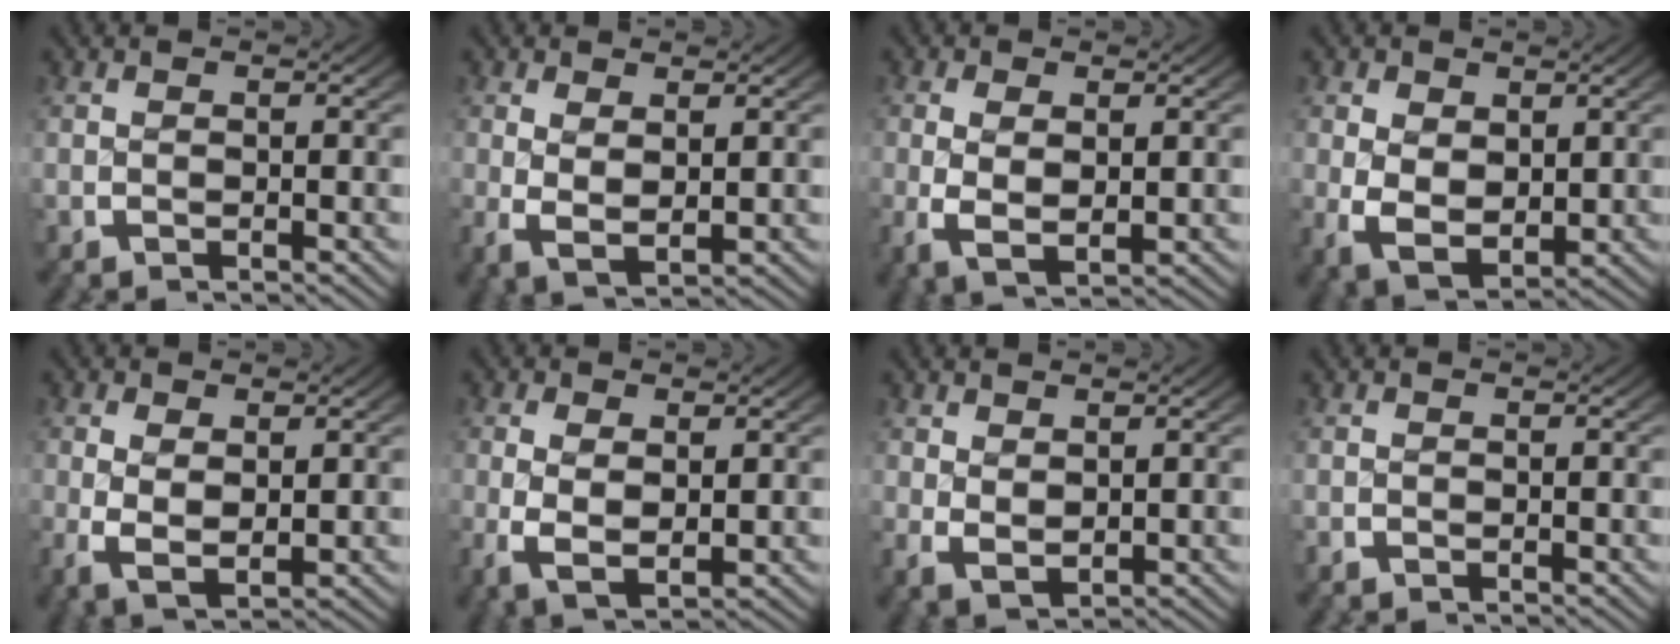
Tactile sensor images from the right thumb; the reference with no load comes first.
{"total": 3.0, "force": [0.3, 1.8, 2.4], "torque": [-0.054, -0.022, 0.017]}
{"total": 3.6, "force": [-0.3, 2.1, 2.9], "torque": [-0.067, -0.022, 0.006]}
{"total": 5.5, "force": [-0.7, 4.2, 3.5], "torque": [-0.088, -0.039, 0.007]}
{"total": 3.6, "force": [-0.2, 2.3, 2.8], "torque": [-0.067, -0.026, 0.011]}
{"total": 4.0, "force": [-0.4, 2.5, 3.1], "torque": [-0.074, -0.027, 0.008]}
{"total": 2.3, "force": [0.7, 1.6, 1.5], "torque": [-0.028, -0.014, 0.023]}
{"total": 0.5, "force": [-0.5, 0.2, 0.0], "torque": [-0.003, -0.004, -0.011]}